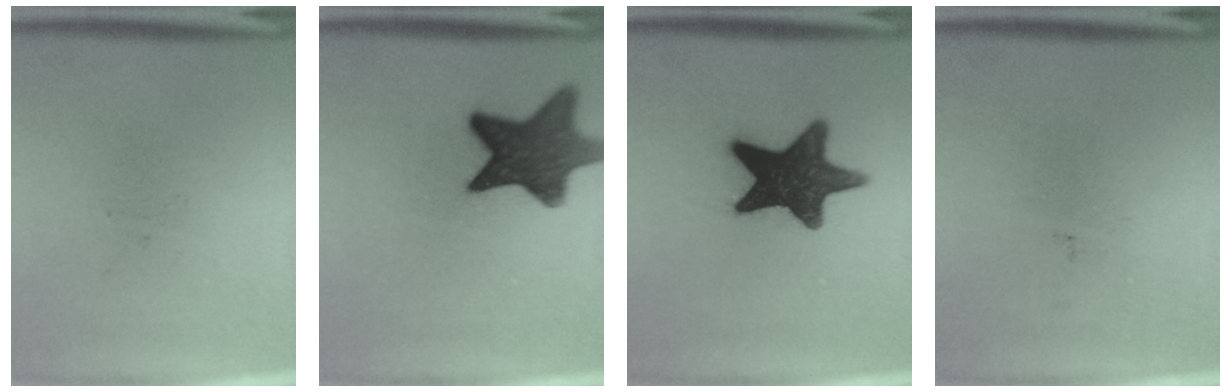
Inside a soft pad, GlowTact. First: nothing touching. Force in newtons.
{"total": 12.4}
{"total": 14.4}
{"total": 0.0}